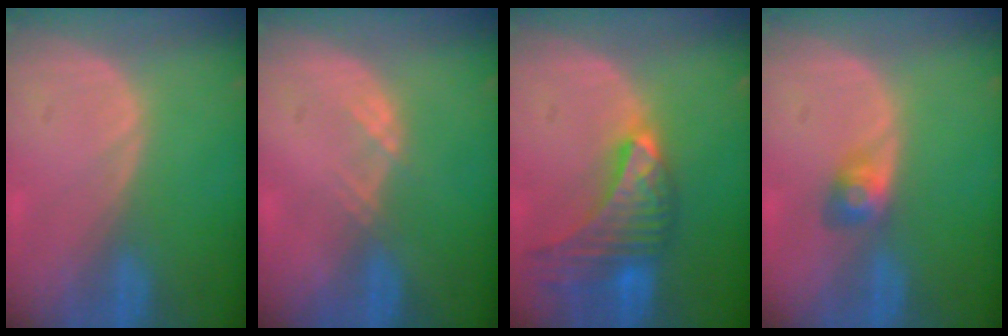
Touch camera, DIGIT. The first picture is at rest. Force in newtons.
{"total": 1.5, "press": 1.3, "slide": 0.8}
{"total": 9.7, "press": 8.6, "slide": 4.5}
{"total": 2.8, "press": 2.6, "slide": 1.0}